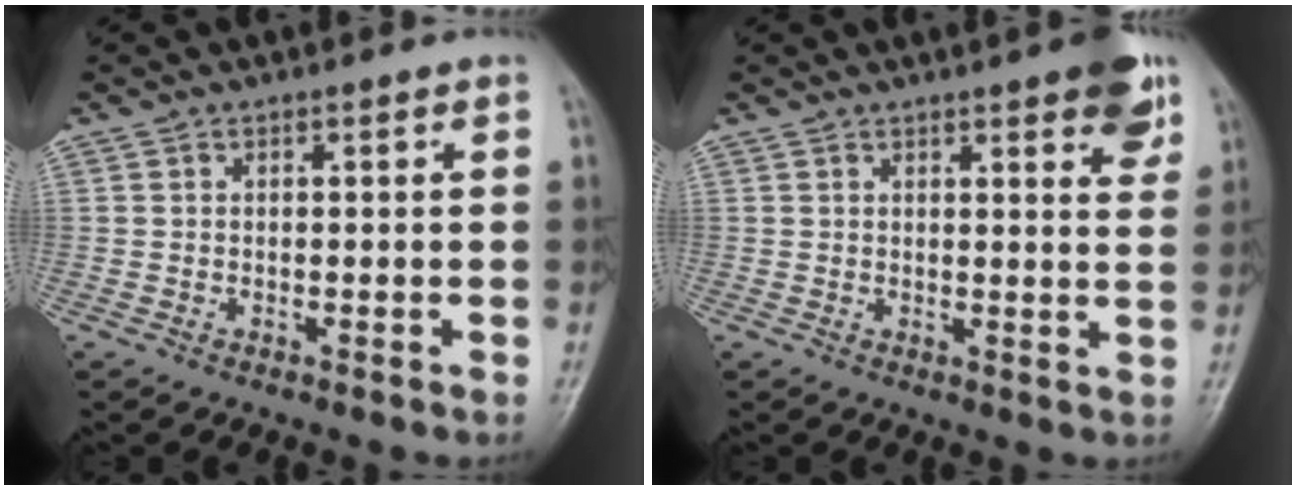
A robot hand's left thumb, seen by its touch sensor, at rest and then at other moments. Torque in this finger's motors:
{"motor_torque": [1.77, 1.41, 0.51, -0.63, 0.00]}